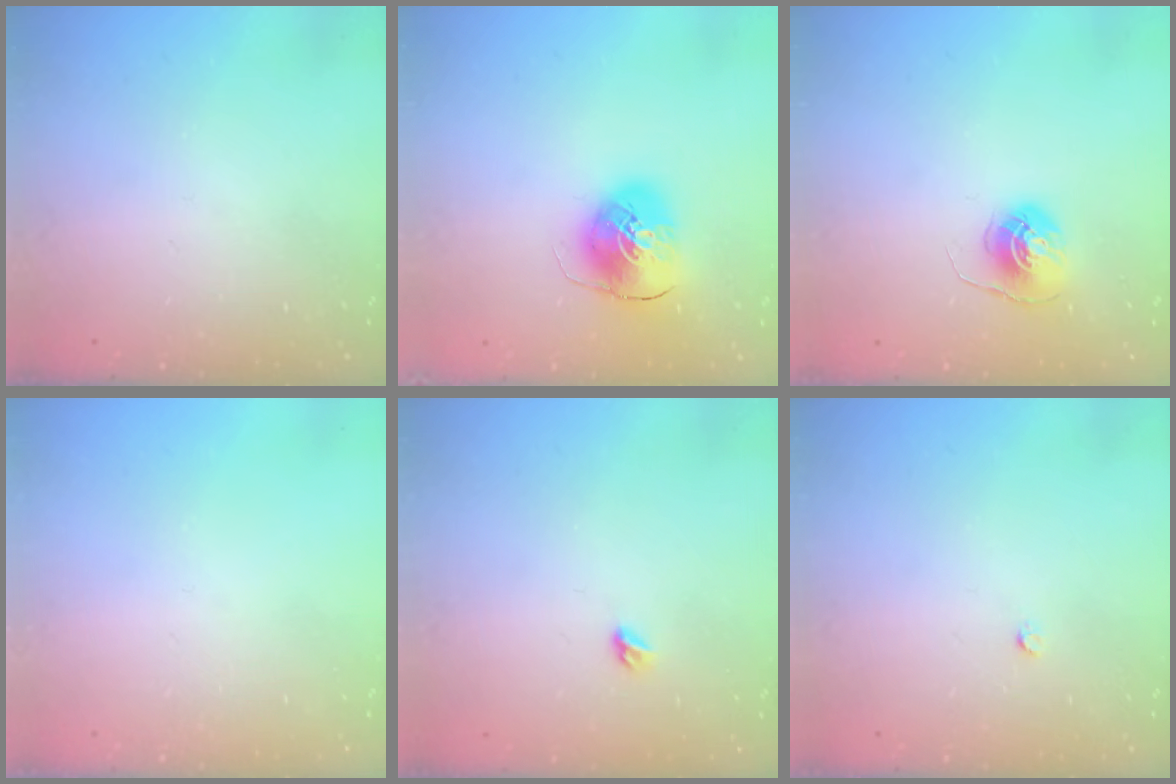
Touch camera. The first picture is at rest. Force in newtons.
{"total": 9.5, "press": 9.4, "slide": 1.5}
{"total": 6.0, "press": 6.0, "slide": 0.4}
{"total": 0.0}
{"total": 3.4, "press": 3.3, "slide": 0.8}
{"total": 2.2, "press": 2.2, "slide": 0.3}